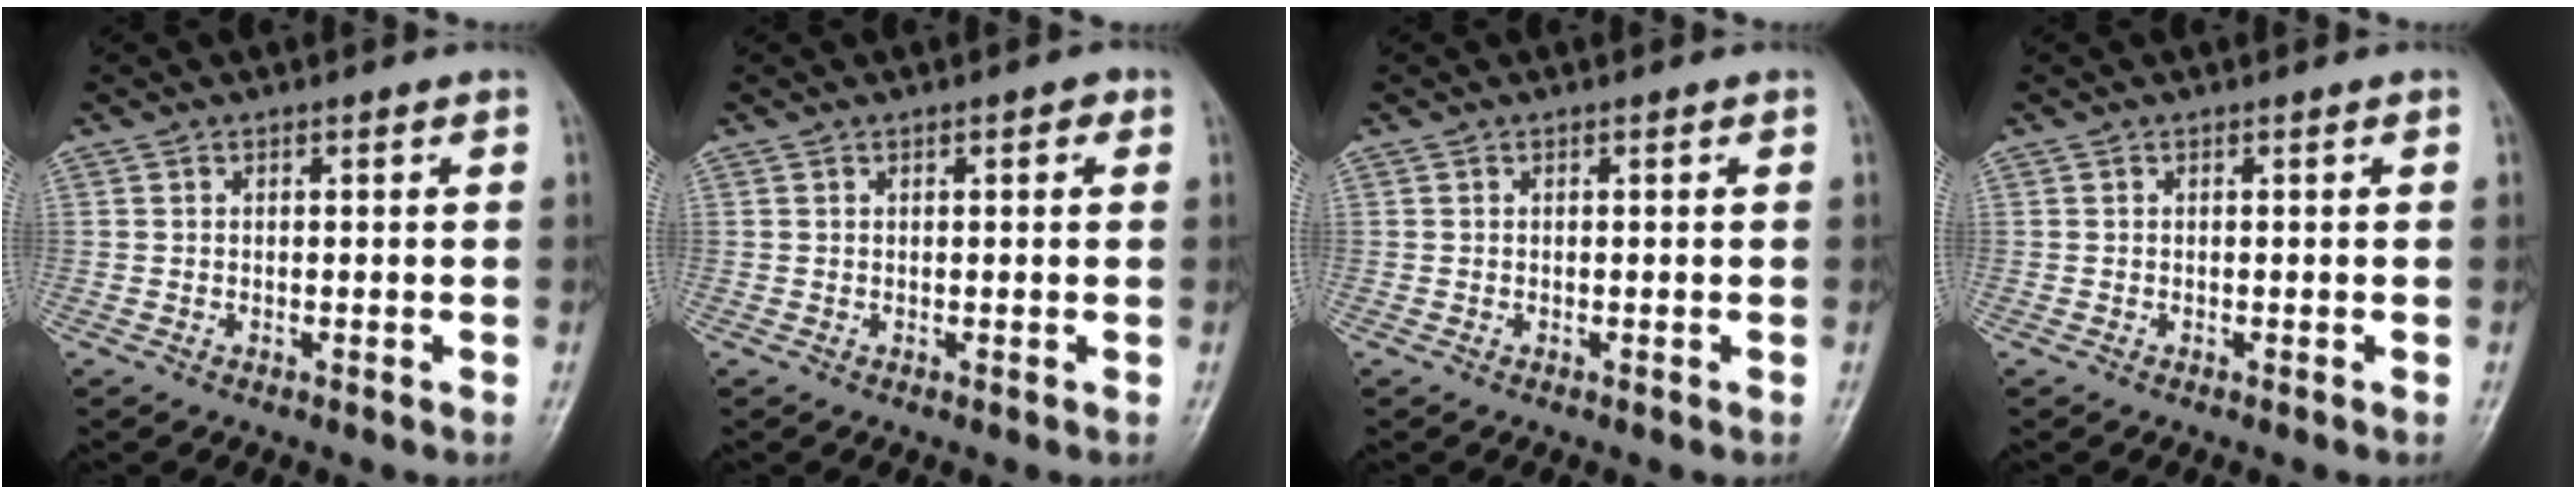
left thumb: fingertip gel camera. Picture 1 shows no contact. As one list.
[{"total": 1.7, "force": [0.7, 0.8, 1.3], "torque": [-0.014, 0.001, 0.007]}, {"total": 0.0}, {"total": 0.0}]